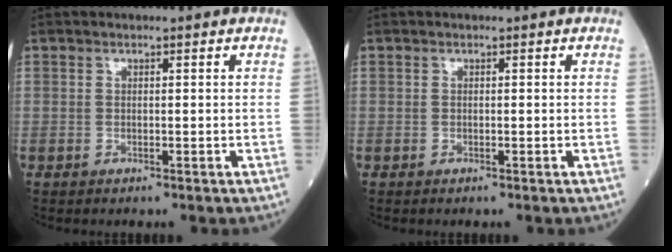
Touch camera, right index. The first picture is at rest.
{"total": 0.0}